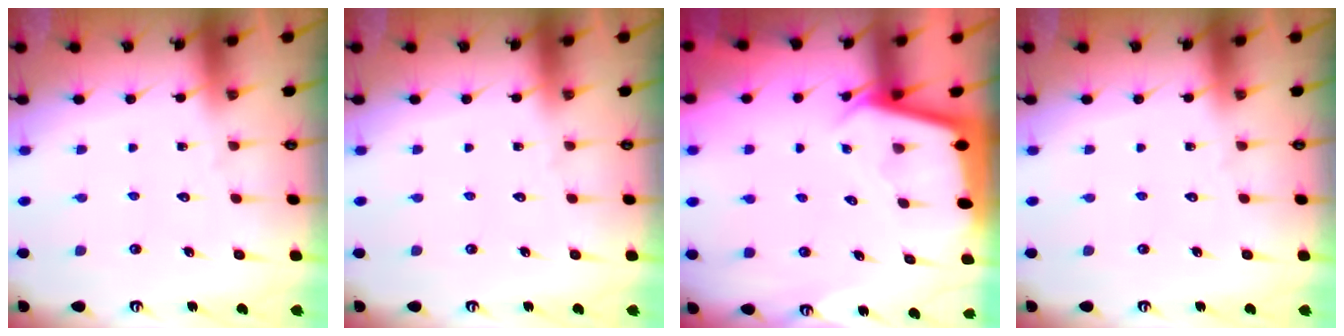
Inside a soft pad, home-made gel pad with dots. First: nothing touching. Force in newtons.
{"total": 0.0}
{"total": 2.5, "press": 2.5, "slide": 0.1}
{"total": 0.0}